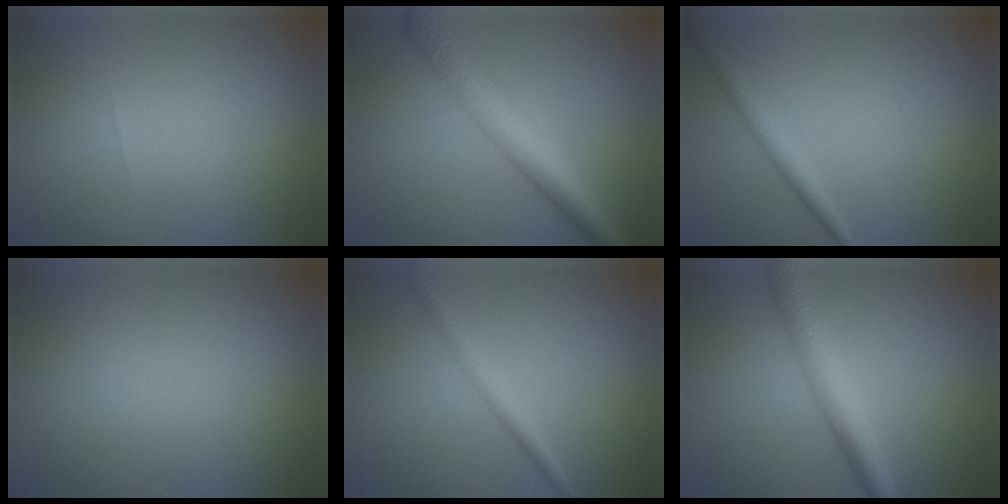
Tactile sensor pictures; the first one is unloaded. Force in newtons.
{"total": 5.6, "press": 5.6, "slide": 0.1}
{"total": 1.8, "press": 1.8, "slide": 0.1}
{"total": 0.0}
{"total": 2.1, "press": 2.1, "slide": 0.1}
{"total": 4.2, "press": 4.2, "slide": 0.1}